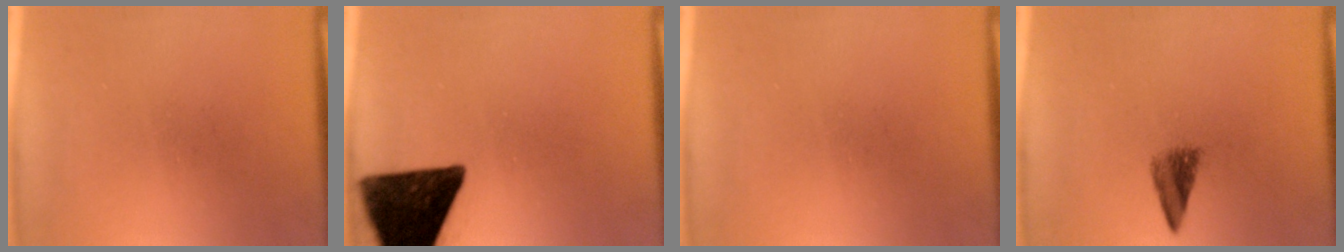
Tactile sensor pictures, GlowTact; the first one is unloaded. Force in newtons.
{"total": 16.1}
{"total": 0.0}
{"total": 2.9}